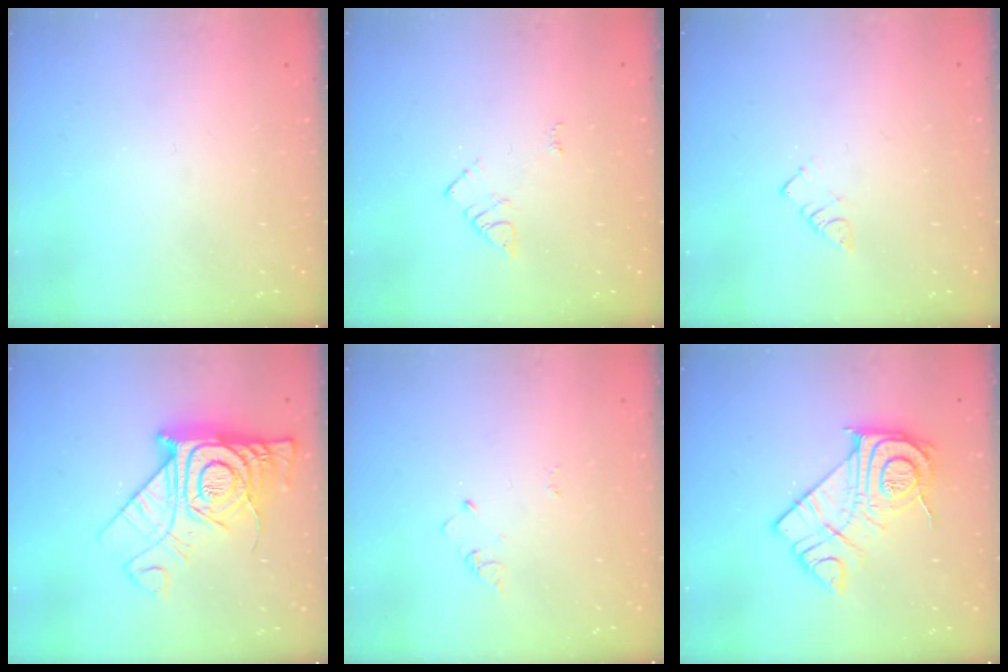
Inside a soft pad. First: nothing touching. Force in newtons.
{"total": 6.3, "press": 6.3, "slide": 0.6}
{"total": 2.9, "press": 2.9, "slide": 0.2}
{"total": 19.5, "press": 19.4, "slide": 1.8}
{"total": 2.4, "press": 2.4, "slide": 0.3}
{"total": 16.1, "press": 16.0, "slide": 1.4}